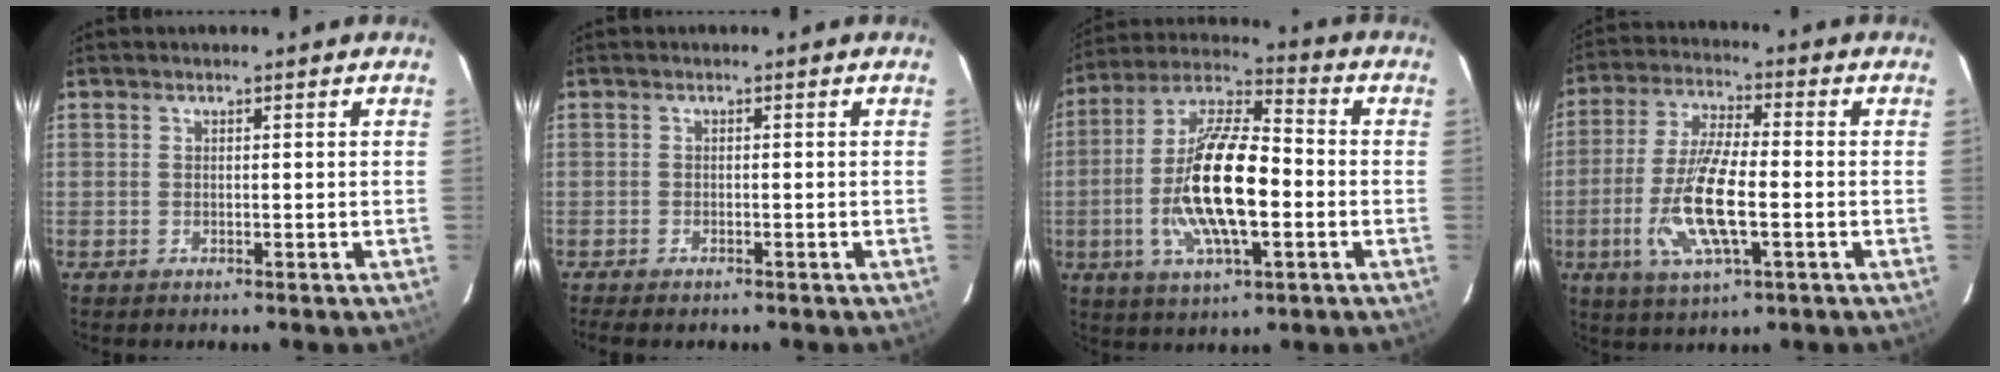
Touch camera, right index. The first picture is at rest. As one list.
[{"total": 2.6, "force": [-2.4, 0.2, 0.8], "torque": [-0.026, -0.018, -0.041]}, {"total": 17.6, "force": [-3.1, 5.5, 16.4], "torque": [-0.325, -0.001, -0.064]}, {"total": 13.0, "force": [-3.1, 3.3, 12.1], "torque": [-0.248, -0.009, -0.060]}]